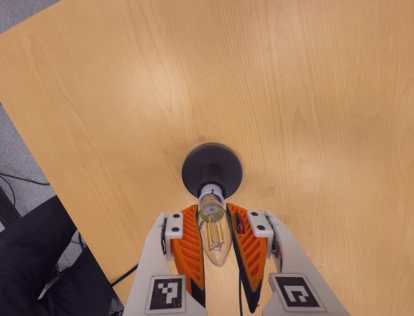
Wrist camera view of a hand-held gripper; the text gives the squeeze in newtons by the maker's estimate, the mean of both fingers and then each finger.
{"total": 19.6, "left": 19.5, "right": 19.7}